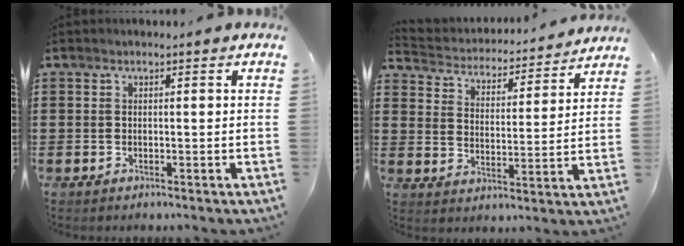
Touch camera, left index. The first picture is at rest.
{"total": 3.3, "force": [3.3, 0.3, -0.2], "torque": [-0.021, -0.032, 0.048]}